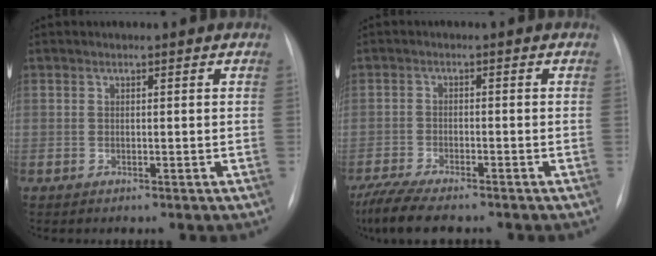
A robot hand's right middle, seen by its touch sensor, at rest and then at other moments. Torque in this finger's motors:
{"motor_torque": [0.65, -0.64, 0.09, 0.07]}